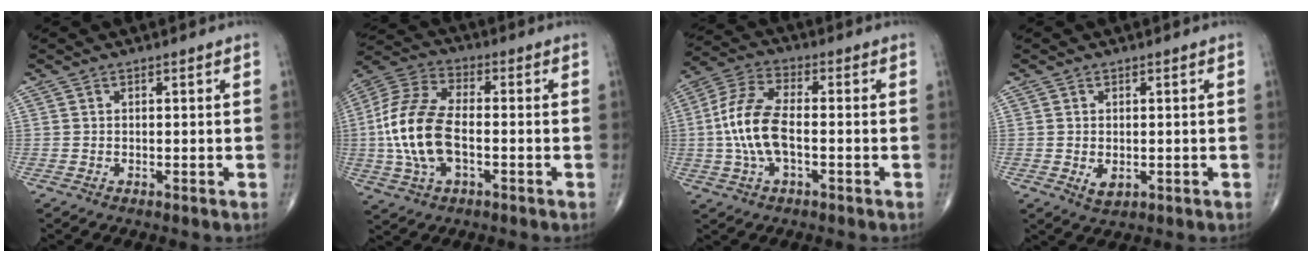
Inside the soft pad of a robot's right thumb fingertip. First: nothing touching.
{"total": 15.6, "force": [-2.0, 8.2, 13.1], "torque": [-0.282, 0.023, -0.039]}
{"total": 11.3, "force": [-1.2, 5.3, 9.9], "torque": [-0.215, 0.029, -0.026]}
{"total": 2.4, "force": [-0.3, 1.6, 1.9], "torque": [-0.027, -0.004, 0.002]}